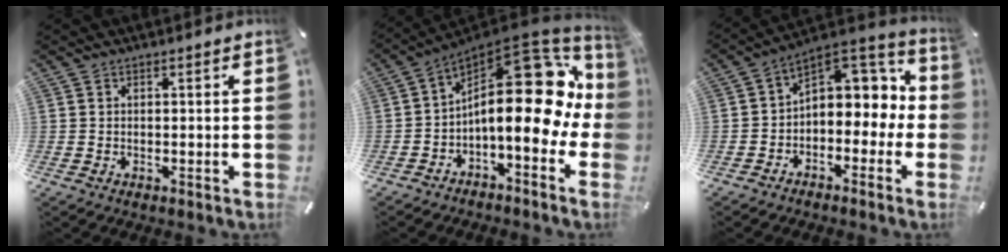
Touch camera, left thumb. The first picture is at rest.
{"total": 21.9, "force": [2.3, 10.3, 19.2], "torque": [-0.302, -0.042, 0.040]}
{"total": 8.1, "force": [1.8, 6.4, 4.5], "torque": [-0.054, -0.022, 0.034]}